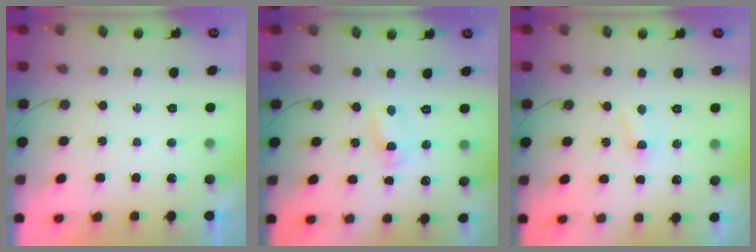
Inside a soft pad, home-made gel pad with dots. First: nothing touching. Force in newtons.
{"total": 2.1, "press": 2.1, "slide": 0.3}
{"total": 2.8, "press": 2.8, "slide": 0.4}